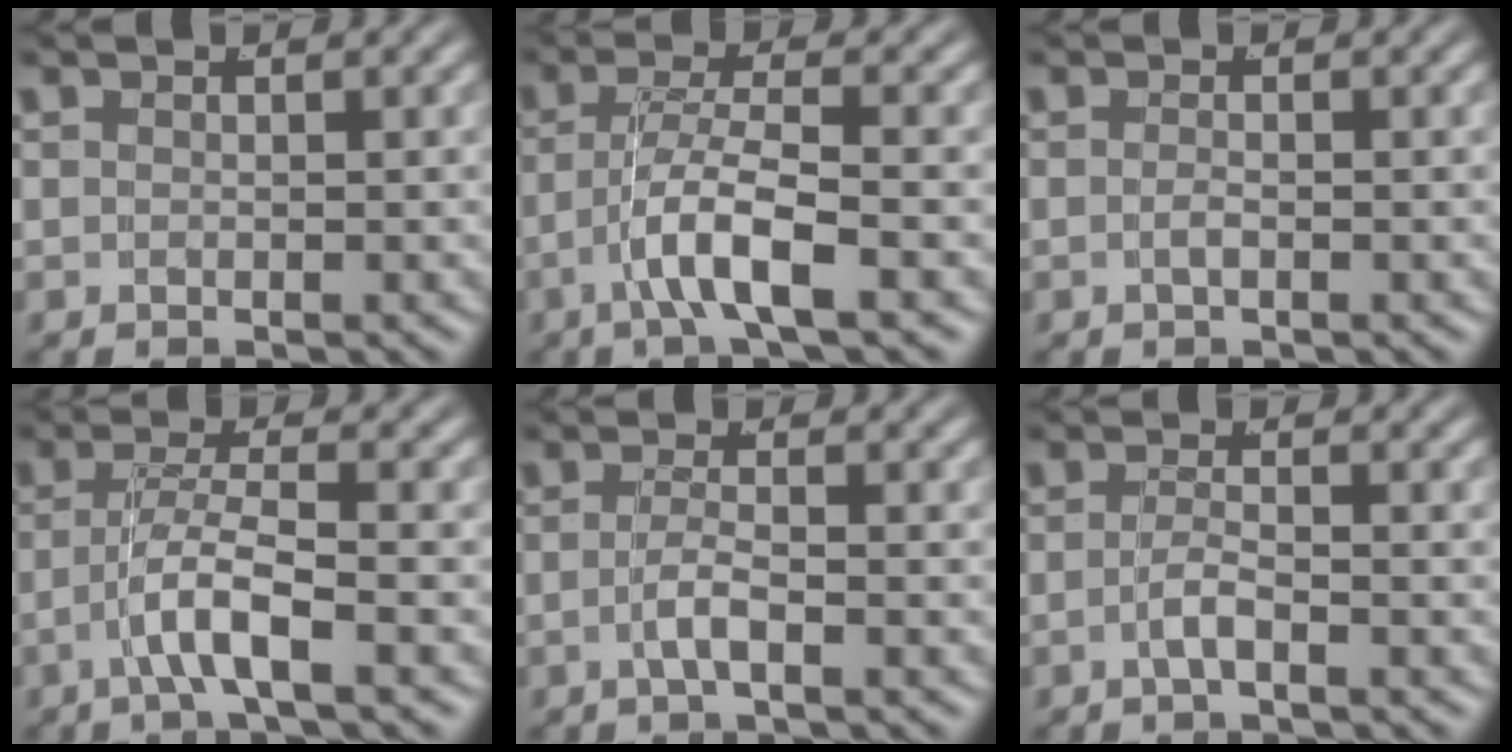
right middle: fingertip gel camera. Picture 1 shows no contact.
{"total": 4.4, "force": [-1.7, 1.1, 3.9], "torque": [-0.068, 0.000, -0.030]}
{"total": 0.7, "force": [-0.4, 0.3, 0.5], "torque": [-0.009, -0.001, -0.009]}
{"total": 3.8, "force": [-1.7, 0.8, 3.3], "torque": [-0.055, 0.003, -0.033]}
{"total": 1.8, "force": [-1.0, 0.1, 1.5], "torque": [-0.025, -0.002, -0.019]}
{"total": 1.7, "force": [-1.1, 0.1, 1.2], "torque": [-0.020, -0.001, -0.023]}